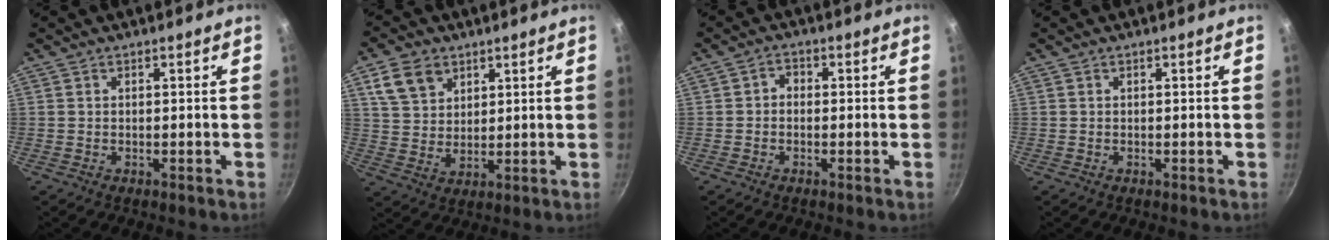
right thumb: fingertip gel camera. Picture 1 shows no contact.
{"total": 8.7, "force": [4.5, 6.1, 4.3], "torque": [-0.063, -0.007, 0.088]}
{"total": 2.1, "force": [-0.4, 1.7, 1.1], "torque": [-0.014, 0.009, -0.012]}
{"total": 0.0}